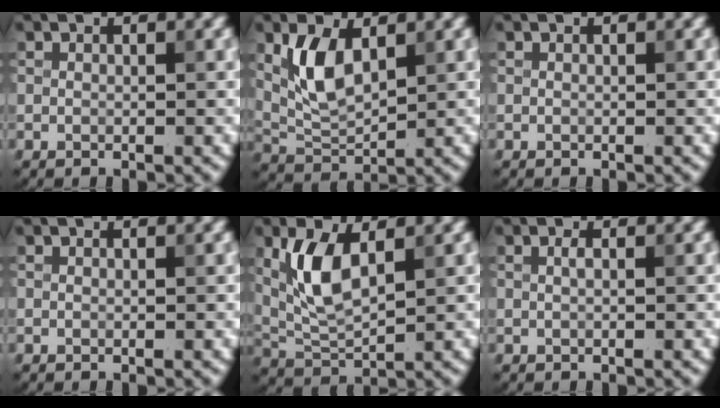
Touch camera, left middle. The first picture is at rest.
{"total": 4.9, "force": [1.7, 2.5, 3.8], "torque": [-0.085, 0.000, 0.035]}
{"total": 0.0}
{"total": 0.0}
{"total": 5.4, "force": [1.7, 2.4, 4.5], "torque": [-0.104, 0.000, 0.037]}
{"total": 0.5, "force": [0.1, 0.1, 0.5], "torque": [-0.011, 0.004, 0.002]}